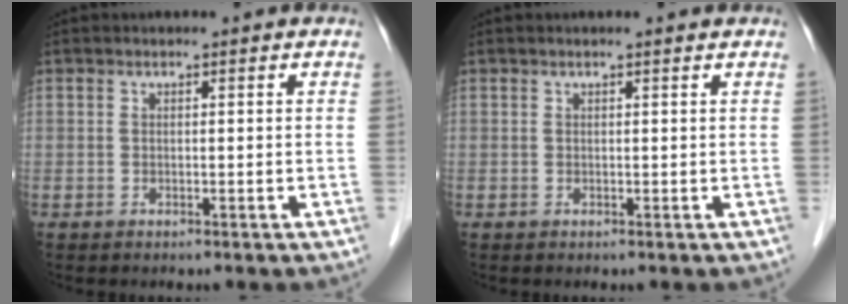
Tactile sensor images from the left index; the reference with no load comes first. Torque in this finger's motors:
{"motor_torque": [0.90, -0.92, 0.03, 0.00]}